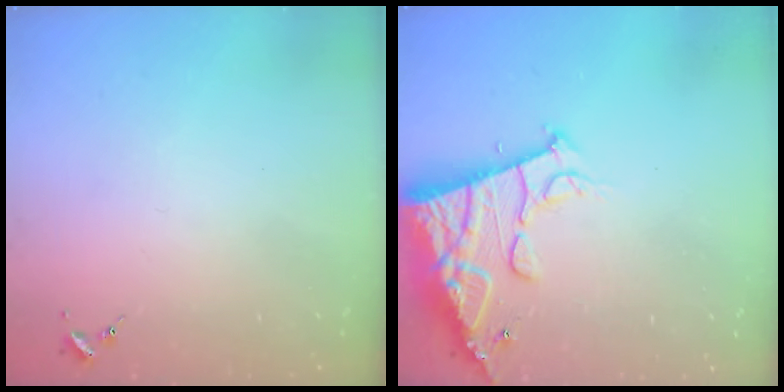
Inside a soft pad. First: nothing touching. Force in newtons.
{"total": 16.0, "press": 15.9, "slide": 1.8}